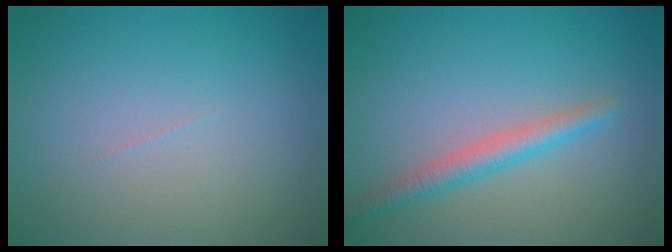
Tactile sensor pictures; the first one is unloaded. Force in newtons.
{"total": 2.5, "press": 2.5, "slide": 0.1}